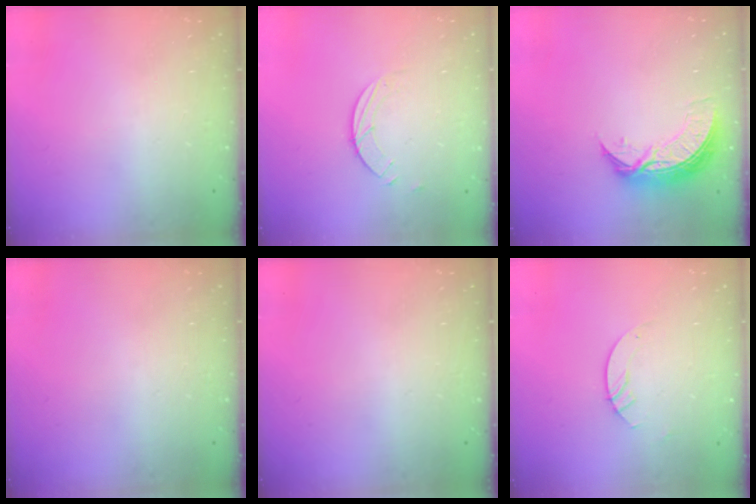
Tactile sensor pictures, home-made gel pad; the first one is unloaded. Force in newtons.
{"total": 1.5, "press": 1.5, "slide": 0.1}
{"total": 8.0, "press": 8.0, "slide": 0.7}
{"total": 0.0}
{"total": 0.0}
{"total": 2.1, "press": 2.1, "slide": 0.2}